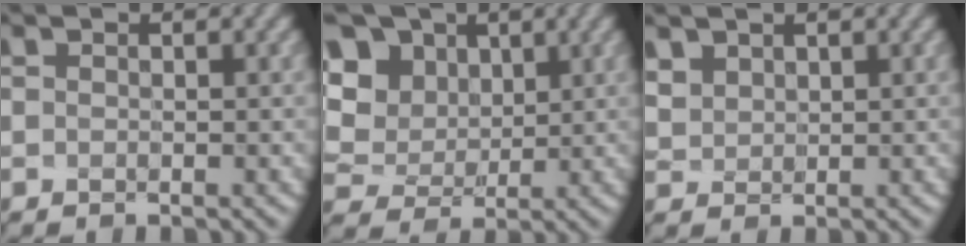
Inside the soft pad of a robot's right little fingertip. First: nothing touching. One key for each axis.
{"total": 10.4, "fx": 4.6, "fy": 8.3, "fz": 4.3, "tx": -0.130, "ty": 0.018, "tz": 0.091}
{"total": 4.5, "fx": 2.3, "fy": 3.5, "fz": 1.8, "tx": -0.082, "ty": 0.022, "tz": 0.050}